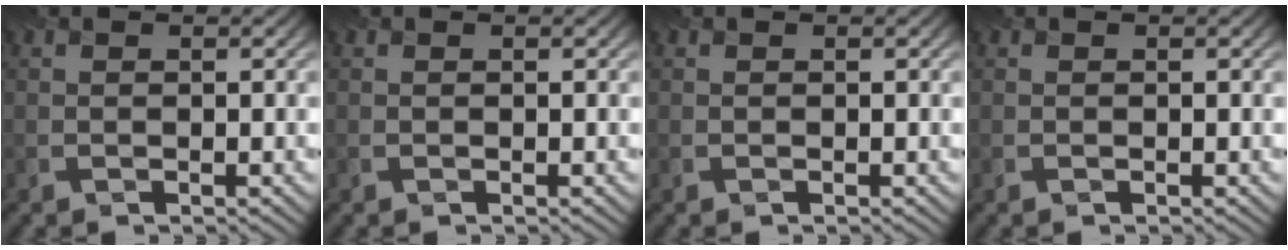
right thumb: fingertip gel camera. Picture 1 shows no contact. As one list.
[{"total": 0.0}, {"total": 0.0}, {"total": 0.0}]